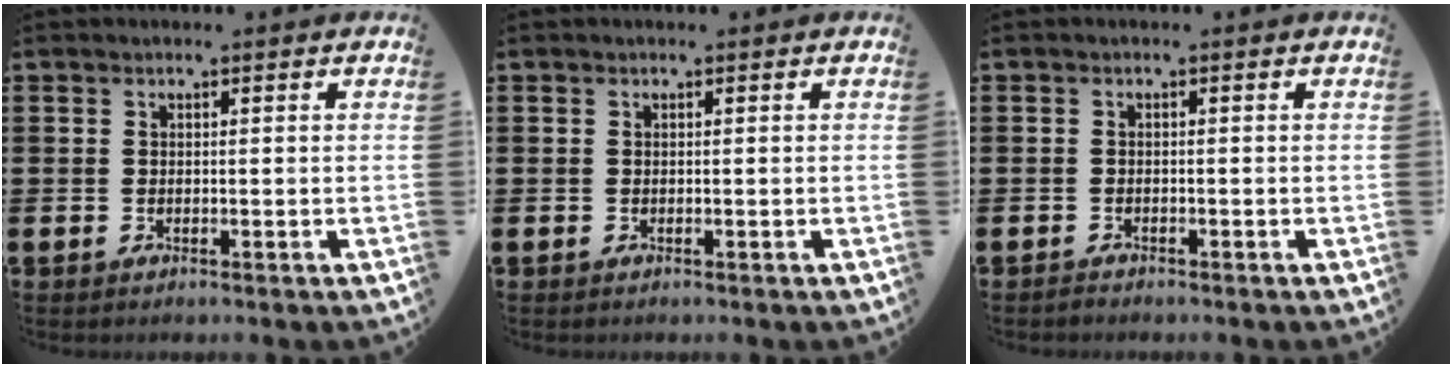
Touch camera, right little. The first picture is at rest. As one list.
[{"total": 0.0}, {"total": 0.6, "force": [-0.6, 0.1, 0.0], "torque": [-0.001, -0.003, -0.012]}]